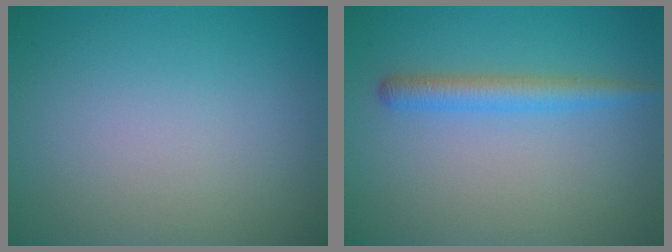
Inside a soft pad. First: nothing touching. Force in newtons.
{"total": 2.6, "press": 2.6, "slide": 0.1}